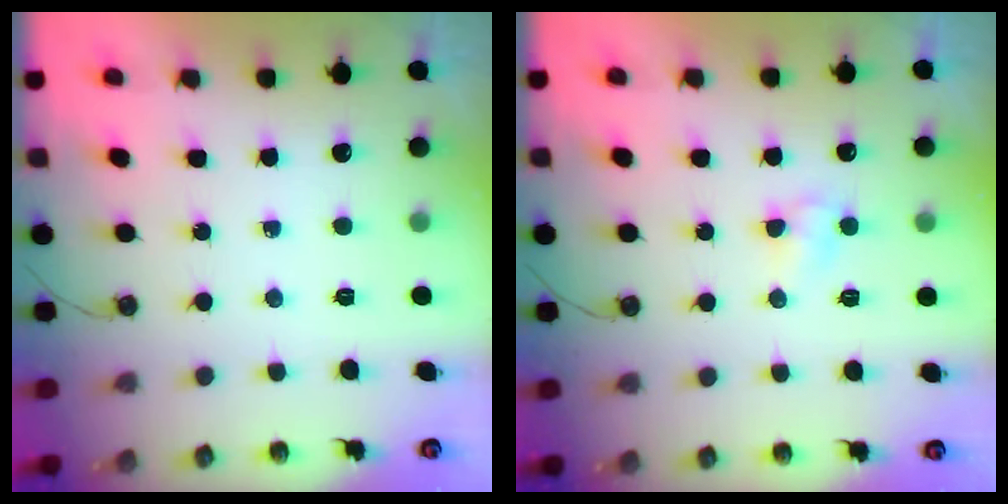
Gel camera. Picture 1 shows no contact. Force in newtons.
{"total": 4.8, "press": 4.8, "slide": 0.3}